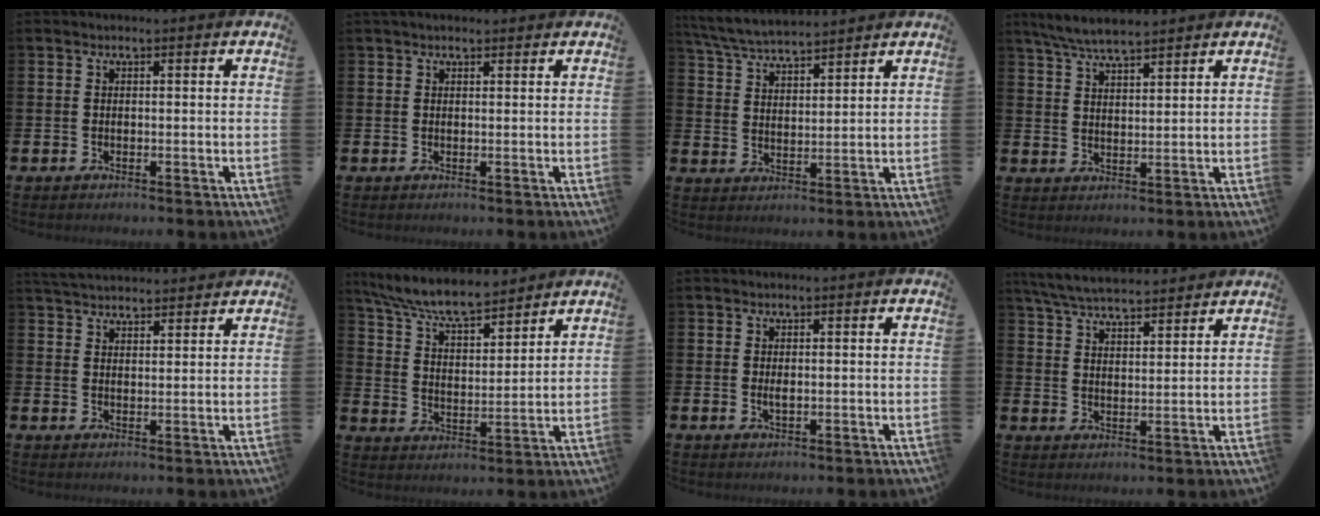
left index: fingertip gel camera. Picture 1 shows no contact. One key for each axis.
{"total": 1.1, "fx": 1.0, "fy": 0.4, "fz": 0.4, "tx": 0.003, "ty": 0.001, "tz": 0.015}
{"total": 5.7, "fx": 5.5, "fy": 0.6, "fz": 1.1, "tx": -0.044, "ty": -0.027, "tz": 0.101}
{"total": 5.7, "fx": 5.3, "fy": 0.7, "fz": 2.0, "tx": -0.057, "ty": -0.014, "tz": 0.097}
{"total": 4.2, "fx": 4.1, "fy": 0.5, "fz": 0.3, "tx": -0.013, "ty": -0.021, "tz": 0.076}
{"total": 8.0, "fx": 7.4, "fy": 1.1, "fz": 2.9, "tx": -0.086, "ty": -0.040, "tz": 0.132}
{"total": 1.1, "fx": 0.2, "fy": 0.4, "fz": 1.0, "tx": -0.017, "ty": 0.001, "tz": 0.001}
{"total": 6.3, "fx": 6.1, "fy": 0.8, "fz": 1.3, "tx": -0.049, "ty": -0.028, "tz": 0.110}